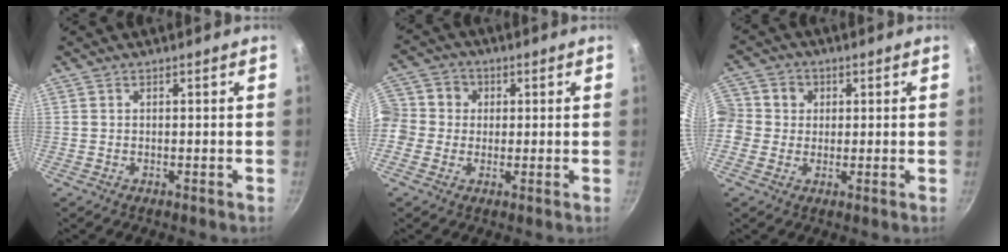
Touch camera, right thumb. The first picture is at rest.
{"total": 10.9, "force": [0.7, 10.1, 4.0], "torque": [-0.076, 0.026, -0.005]}
{"total": 9.9, "force": [0.8, 9.3, 3.4], "torque": [-0.064, 0.020, -0.004]}